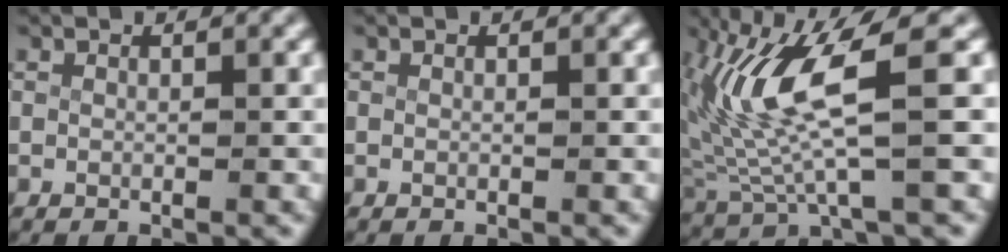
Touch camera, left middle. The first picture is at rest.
{"total": 0.0}
{"total": 7.4, "force": [0.7, 2.6, 6.9], "torque": [-0.149, -0.001, 0.020]}